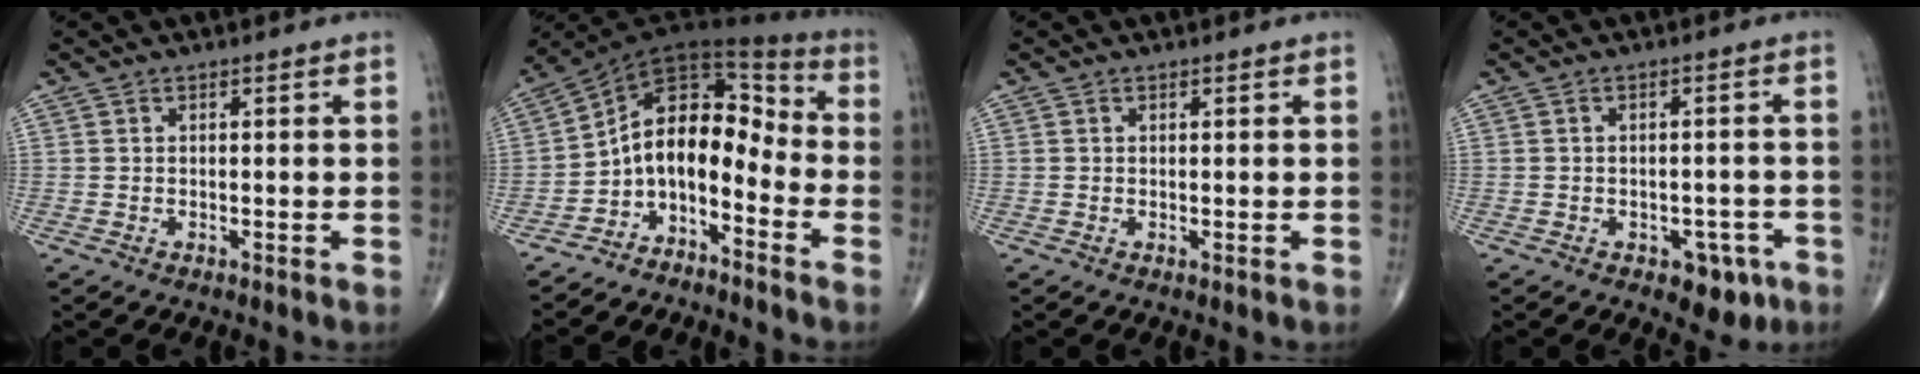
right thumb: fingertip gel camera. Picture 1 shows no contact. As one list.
[{"total": 11.2, "force": [-4.8, 6.6, 7.6], "torque": [-0.084, 0.105, -0.098]}, {"total": 0.0}, {"total": 5.9, "force": [-3.0, 3.7, 3.5], "torque": [-0.018, 0.018, -0.035]}]